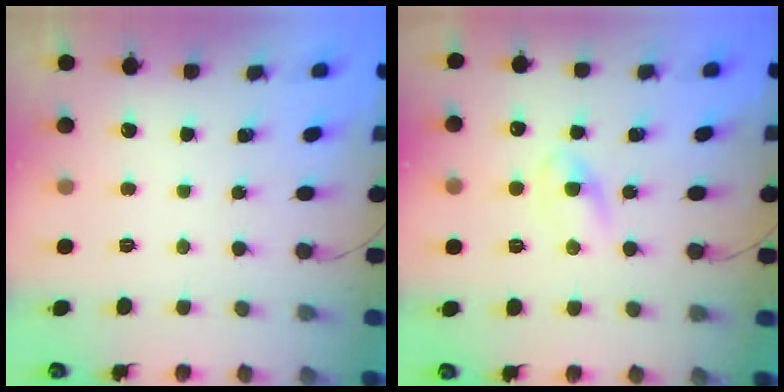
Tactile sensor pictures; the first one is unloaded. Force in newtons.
{"total": 2.7, "press": 2.4, "slide": 1.4}